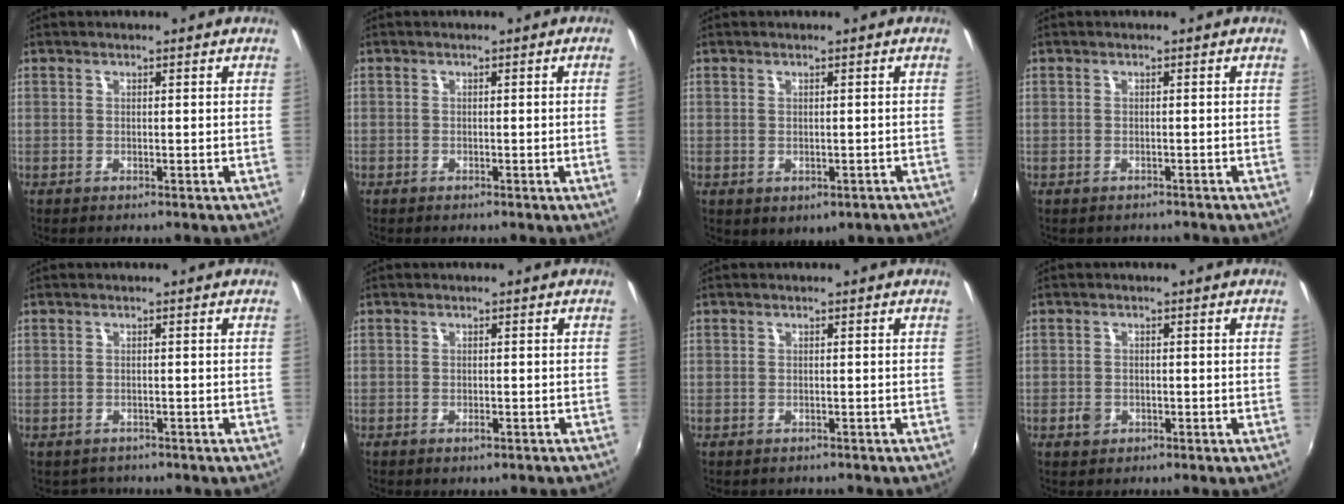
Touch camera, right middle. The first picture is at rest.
{"total": 1.2, "force": [-0.1, -0.8, 0.9], "torque": [-0.008, -0.008, -0.002]}
{"total": 3.7, "force": [-1.4, 2.7, 2.1], "torque": [-0.038, -0.007, -0.008]}
{"total": 1.5, "force": [-1.1, 1.0, 0.0], "torque": [-0.005, 0.000, -0.014]}
{"total": 1.9, "force": [-1.5, 1.2, 0.0], "torque": [-0.006, -0.004, -0.021]}
{"total": 1.4, "force": [-0.9, 0.7, 0.7], "torque": [-0.013, -0.003, -0.013]}
{"total": 1.1, "force": [-0.7, 0.8, -0.1], "torque": [-0.003, 0.000, -0.009]}
{"total": 2.2, "force": [-1.0, 1.7, 0.8], "torque": [-0.015, 0.001, -0.016]}